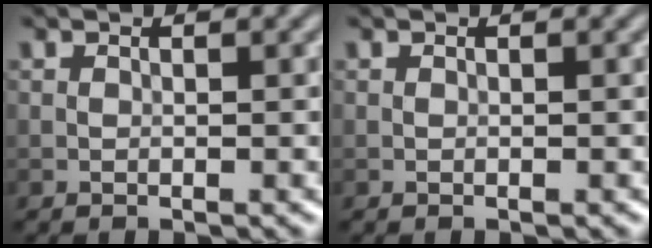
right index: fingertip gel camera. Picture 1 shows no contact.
{"total": 0.0}